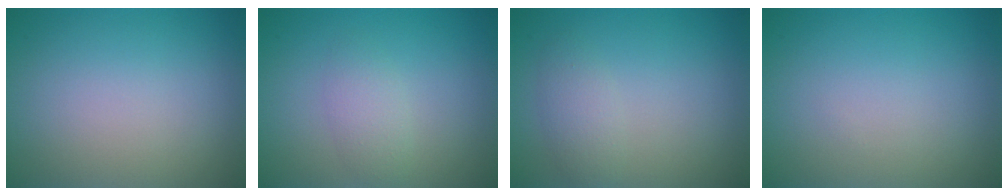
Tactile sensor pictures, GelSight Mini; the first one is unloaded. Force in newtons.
{"total": 1.8, "press": 1.8, "slide": 0.1}
{"total": 1.9, "press": 1.9, "slide": 0.1}
{"total": 0.0}